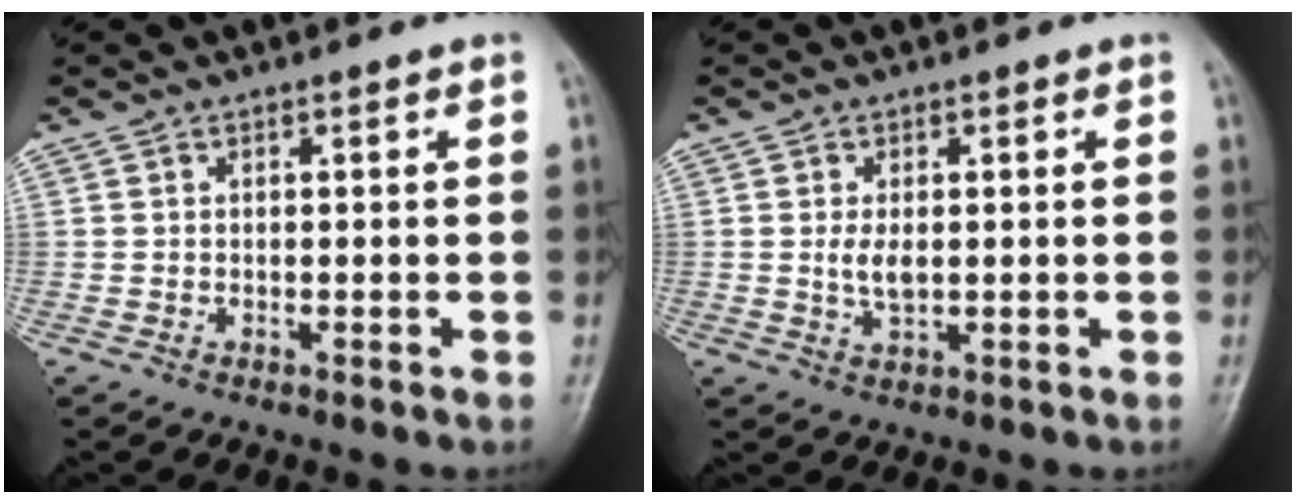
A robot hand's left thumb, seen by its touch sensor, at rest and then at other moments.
{"total": 3.4, "force": [0.2, 1.9, 2.8], "torque": [-0.053, -0.007, 0.004]}